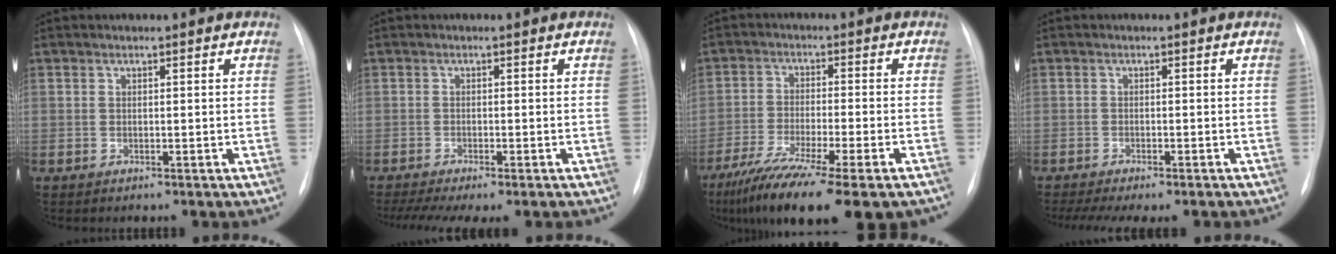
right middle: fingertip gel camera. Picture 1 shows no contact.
{"total": 8.5, "force": [-6.6, 1.3, 5.2], "torque": [-0.080, -0.007, -0.101]}
{"total": 17.4, "force": [-12.7, 1.5, 11.8], "torque": [-0.180, -0.046, -0.204]}
{"total": 10.3, "force": [-8.5, 2.1, 5.4], "torque": [-0.078, -0.003, -0.117]}